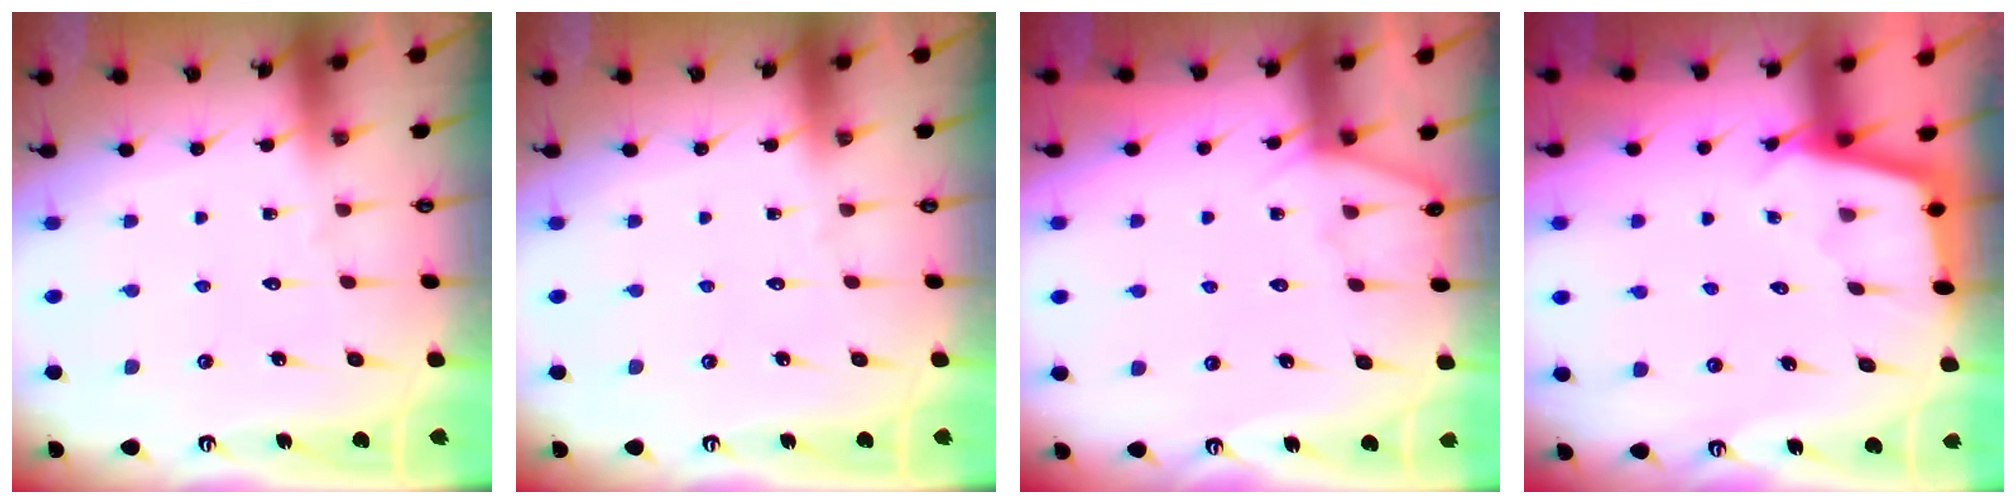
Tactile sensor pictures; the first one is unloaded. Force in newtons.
{"total": 0.0}
{"total": 6.4, "press": 6.3, "slide": 0.8}
{"total": 2.5, "press": 2.5, "slide": 0.2}